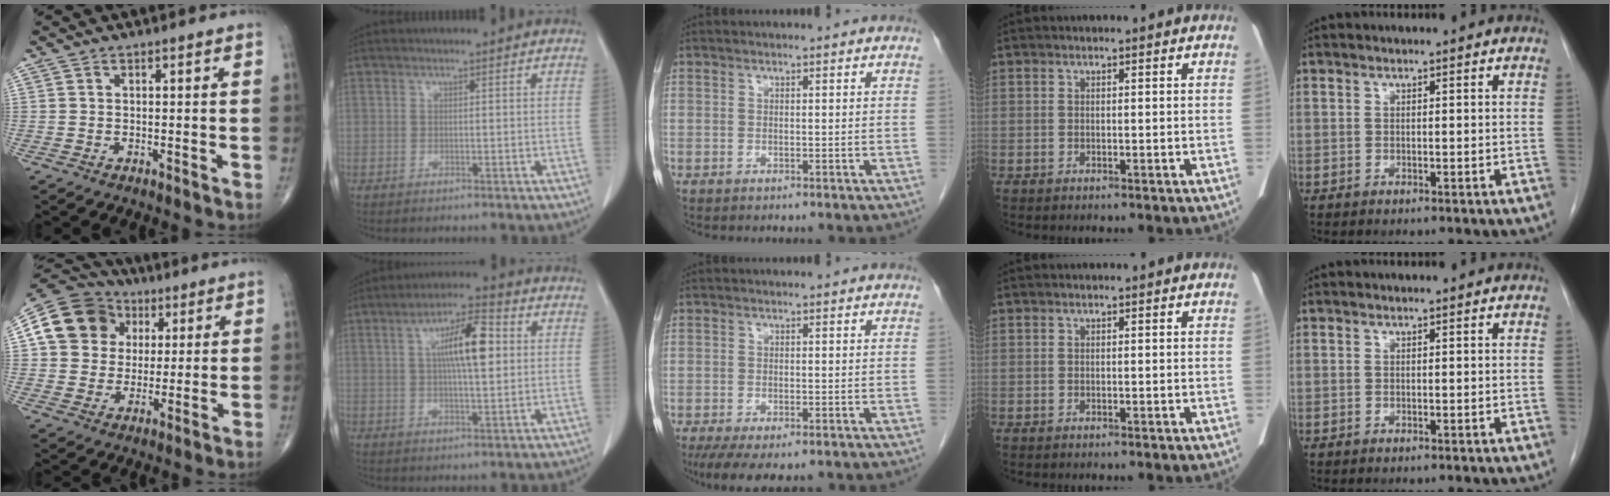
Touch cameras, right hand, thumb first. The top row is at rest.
{"thumb": {"total": 14.7, "force": [4.0, 12.7, 6.1], "torque": [-0.090, 0.015, 0.067]}, "index": {"total": 9.4, "force": [1.9, 2.2, 9.0], "torque": [-0.158, 0.018, 0.031]}, "middle": {"total": 7.2, "force": [-5.0, 2.4, 4.5], "torque": [-0.070, -0.016, -0.077]}}